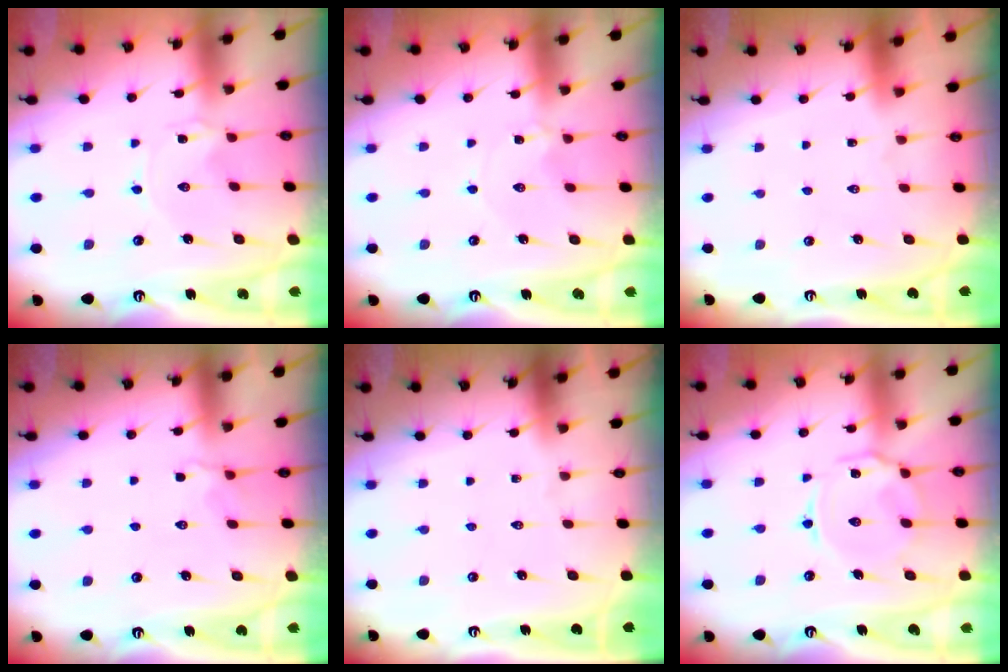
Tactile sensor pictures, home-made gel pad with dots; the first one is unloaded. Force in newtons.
{"total": 0.9, "press": 0.9, "slide": 0.2}
{"total": 1.6, "press": 1.6, "slide": 0.1}
{"total": 2.7, "press": 2.1, "slide": 1.8}
{"total": 0.0}
{"total": 7.1, "press": 7.1, "slide": 0.6}